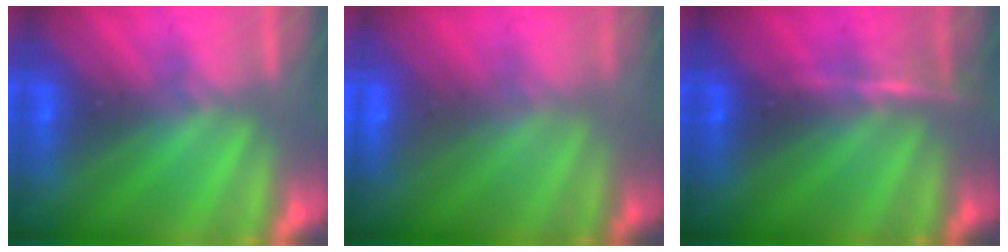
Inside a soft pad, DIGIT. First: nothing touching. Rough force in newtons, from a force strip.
{"total": 2.4}
{"total": 2.9}